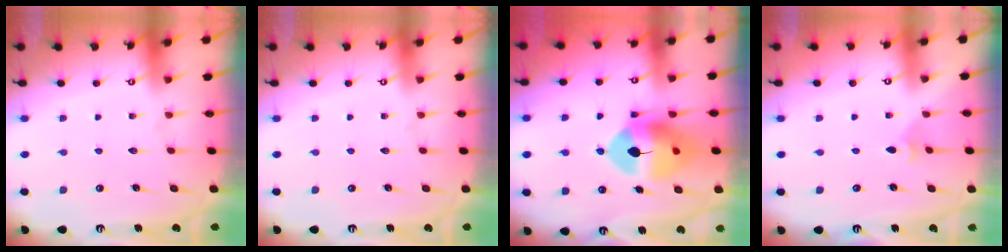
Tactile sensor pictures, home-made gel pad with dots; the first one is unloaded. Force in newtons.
{"total": 0.0}
{"total": 13.1, "press": 12.9, "slide": 2.1}
{"total": 1.9, "press": 1.9, "slide": 0.3}